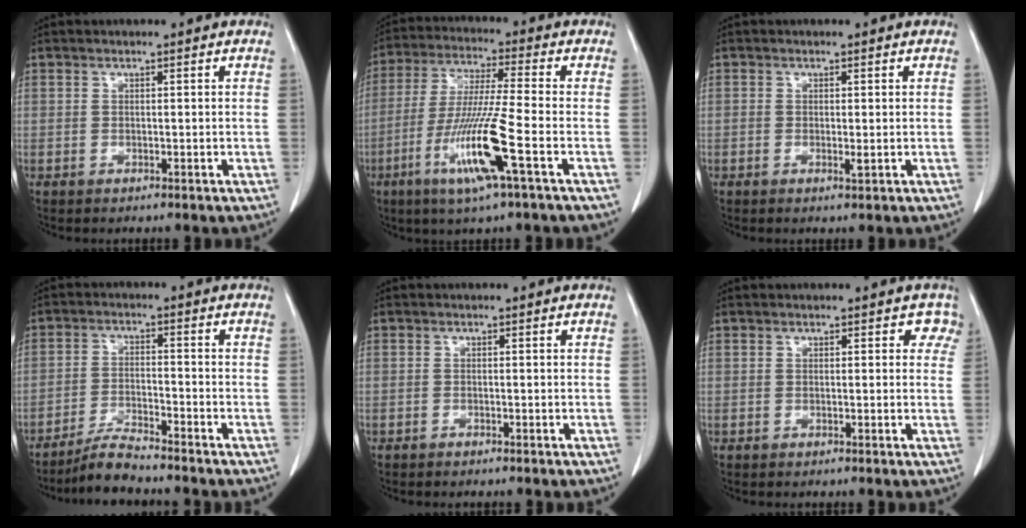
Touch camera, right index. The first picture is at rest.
{"total": 12.6, "force": [-5.0, -0.7, 11.6], "torque": [-0.235, -0.023, -0.097]}
{"total": 0.9, "force": [-0.1, 0.3, 0.9], "torque": [-0.011, -0.001, 0.000]}
{"total": 5.6, "force": [-5.1, -0.1, 2.2], "torque": [-0.043, -0.021, -0.097]}
{"total": 0.7, "force": [-0.6, 0.1, 0.2], "torque": [-0.008, -0.001, -0.010]}
{"total": 2.2, "force": [1.4, 1.7, 0.6], "torque": [0.019, 0.000, -0.001]}